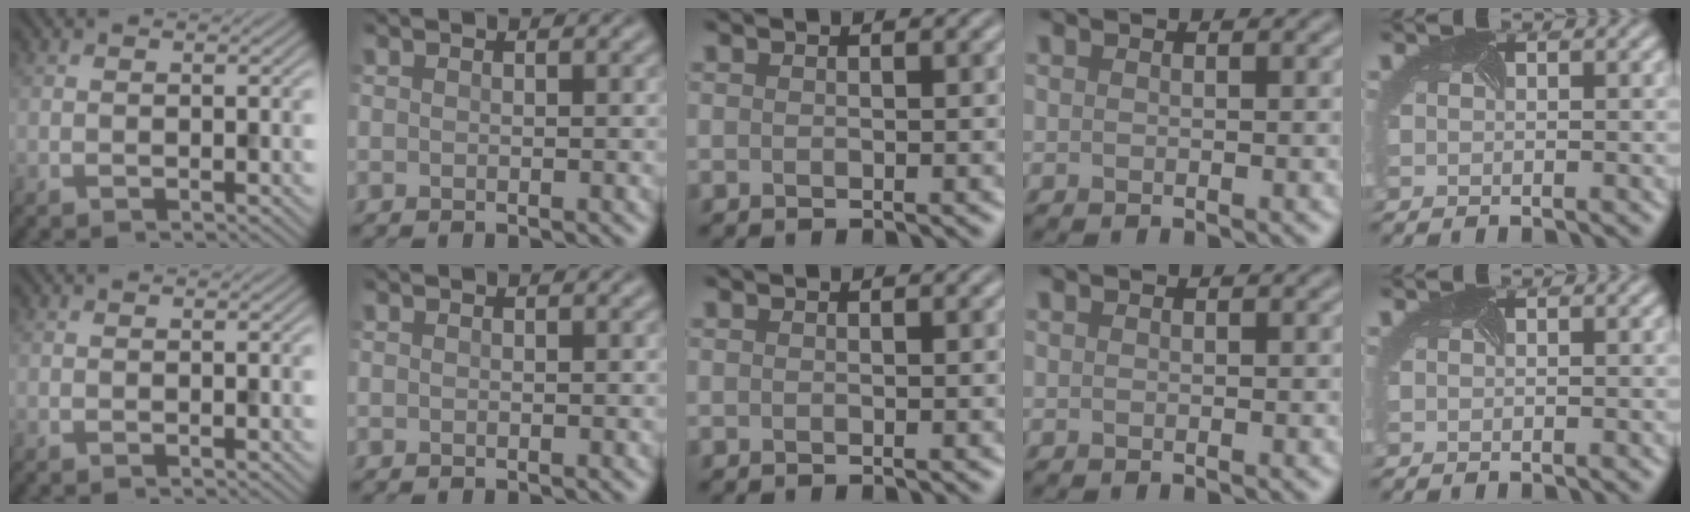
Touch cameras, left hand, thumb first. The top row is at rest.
{}